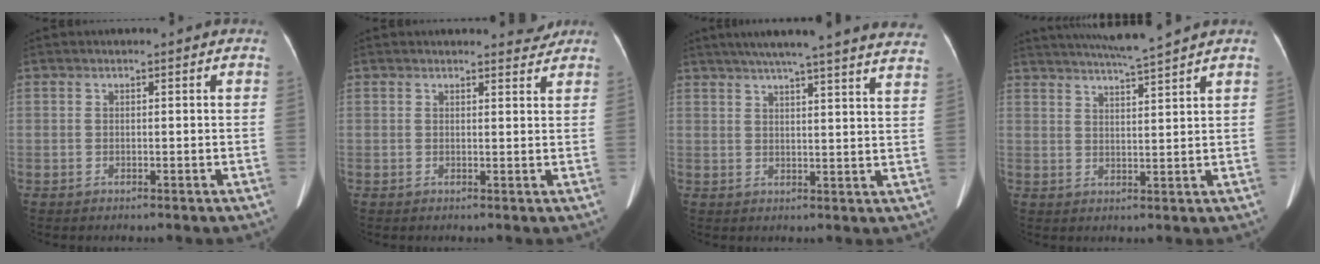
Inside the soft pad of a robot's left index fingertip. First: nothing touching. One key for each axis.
{"total": 2.3, "fx": 2.2, "fy": 0.3, "fz": 0.0, "tx": -0.004, "ty": -0.008, "tz": 0.021}
{"total": 26.6, "fx": 23.6, "fy": 0.6, "fz": 12.3, "tx": -0.192, "ty": -0.027, "tz": 0.283}
{"total": 8.1, "fx": 7.3, "fy": -1.6, "fz": 3.2, "tx": -0.056, "ty": 0.002, "tz": 0.115}